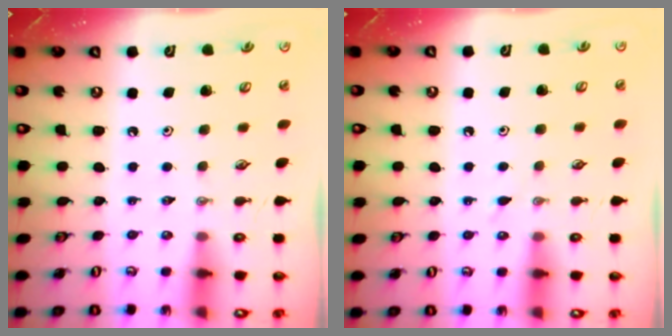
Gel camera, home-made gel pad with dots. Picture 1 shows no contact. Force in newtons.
{"total": 4.6, "press": 4.6, "slide": 0.5}